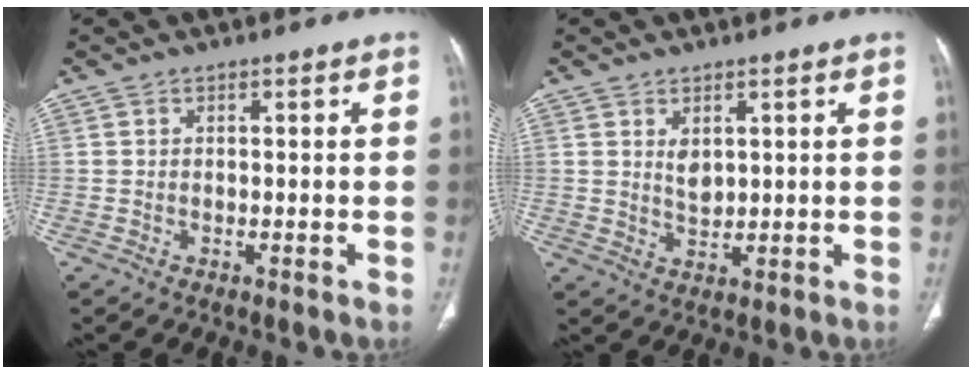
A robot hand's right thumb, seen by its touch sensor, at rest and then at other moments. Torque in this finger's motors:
{"motor_torque": [1.26, 1.01, 0.31, -0.45, 0.02]}